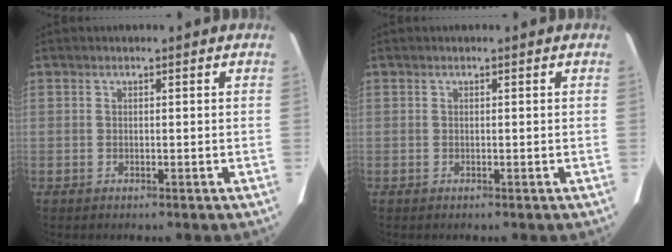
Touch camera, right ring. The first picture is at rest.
{"total": 0.0}